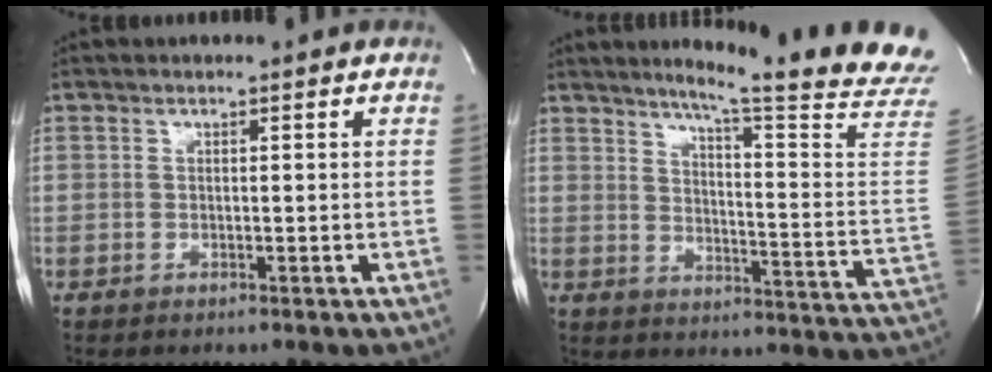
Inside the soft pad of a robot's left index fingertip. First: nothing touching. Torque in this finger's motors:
{"motor_torque": [0.04, -0.52, 0.20, 0.08]}